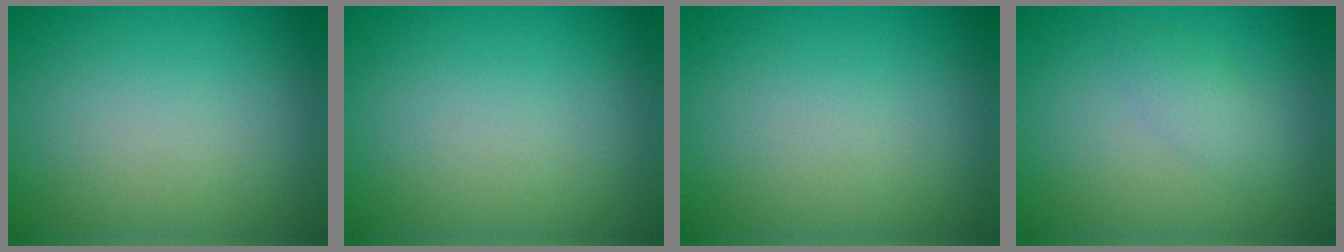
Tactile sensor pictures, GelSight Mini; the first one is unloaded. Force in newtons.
{"total": 0.0}
{"total": 0.0}
{"total": 1.6, "press": 1.6, "slide": 0.0}